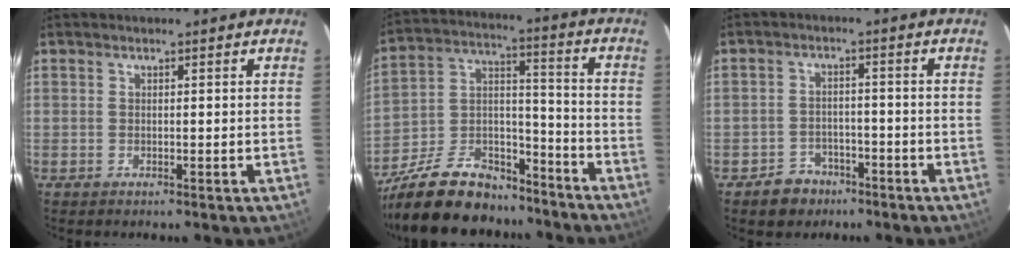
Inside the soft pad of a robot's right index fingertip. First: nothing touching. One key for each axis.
{"total": 22.5, "fx": -17.0, "fy": 10.6, "fz": 10.2, "tx": -0.226, "ty": 0.033, "tz": -0.267}
{"total": 5.7, "fx": -3.8, "fy": 4.1, "fz": 0.9, "tx": -0.033, "ty": 0.018, "tz": -0.050}